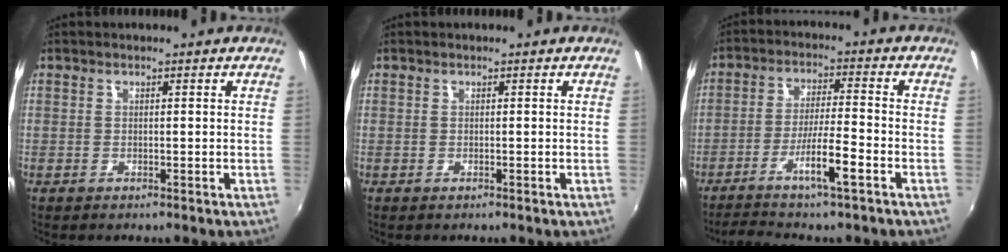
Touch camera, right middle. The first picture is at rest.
{"total": 0.0}
{"total": 8.1, "force": [-5.2, -0.3, 6.2], "torque": [-0.131, -0.001, -0.092]}